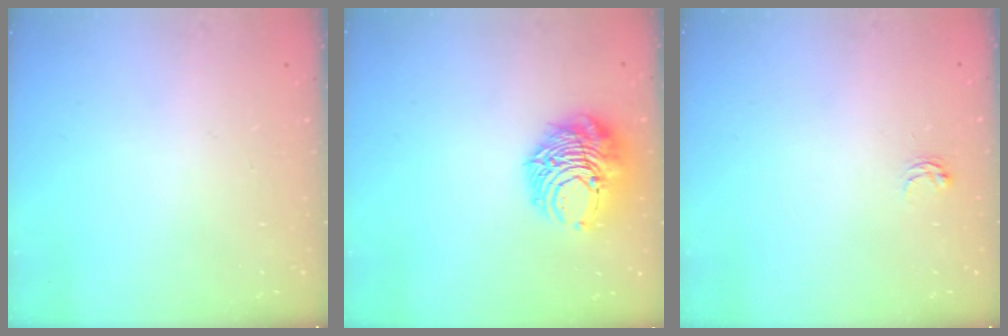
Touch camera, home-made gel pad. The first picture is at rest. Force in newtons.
{"total": 11.6, "press": 11.6, "slide": 1.0}
{"total": 2.9, "press": 2.9, "slide": 0.4}